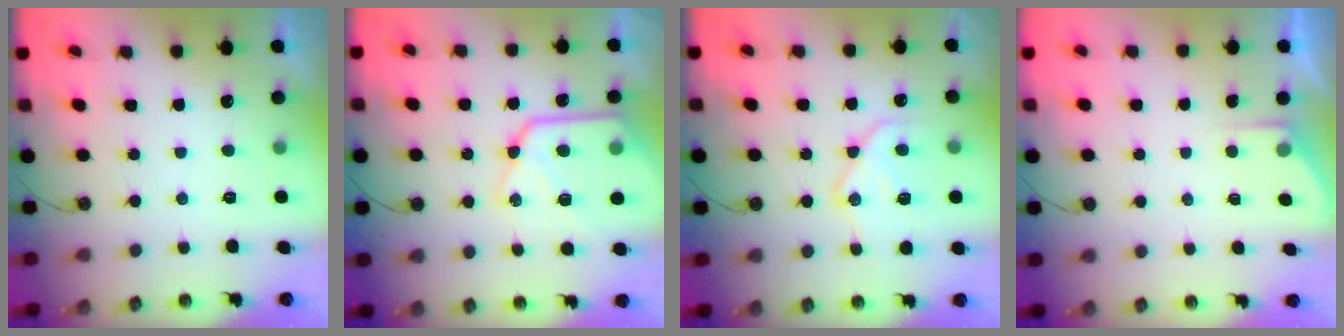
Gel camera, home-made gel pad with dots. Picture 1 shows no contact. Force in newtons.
{"total": 19.8, "press": 19.7, "slide": 1.9}
{"total": 14.8, "press": 14.7, "slide": 1.4}
{"total": 2.7, "press": 2.6, "slide": 0.4}